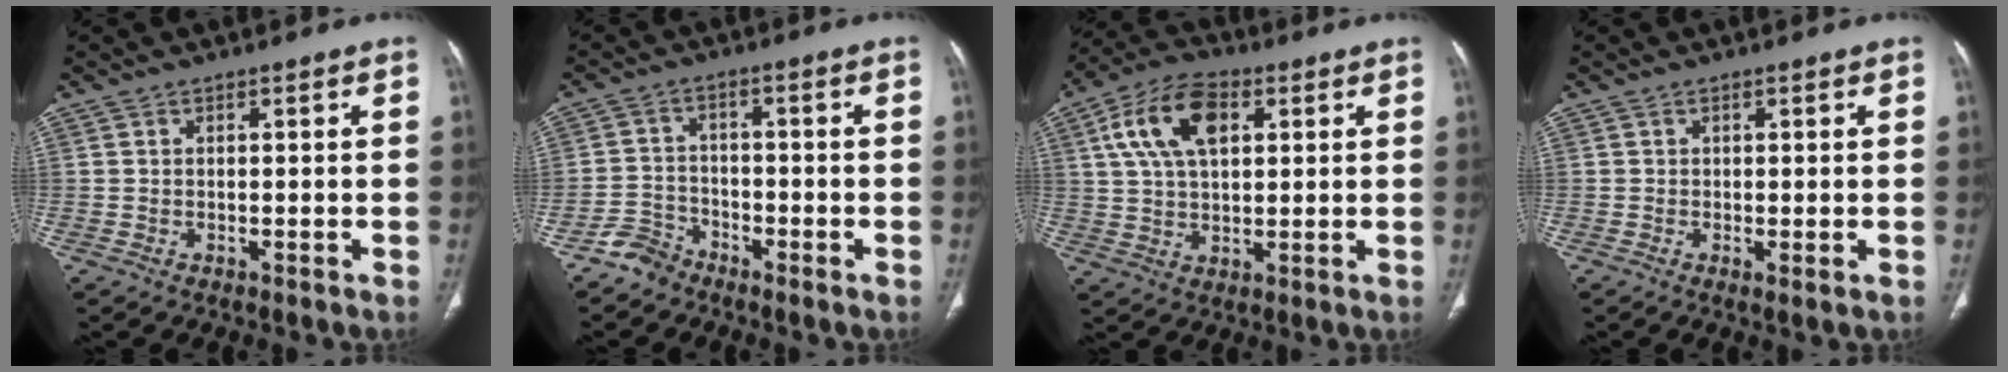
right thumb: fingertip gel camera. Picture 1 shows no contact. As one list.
[{"total": 4.1, "force": [-3.5, 2.1, 0.1], "torque": [0.007, 0.022, -0.073]}, {"total": 13.0, "force": [4.2, 7.4, 9.9], "torque": [-0.181, 0.008, 0.075]}, {"total": 1.2, "force": [-0.2, 0.1, 1.1], "torque": [-0.026, -0.007, -0.005]}]